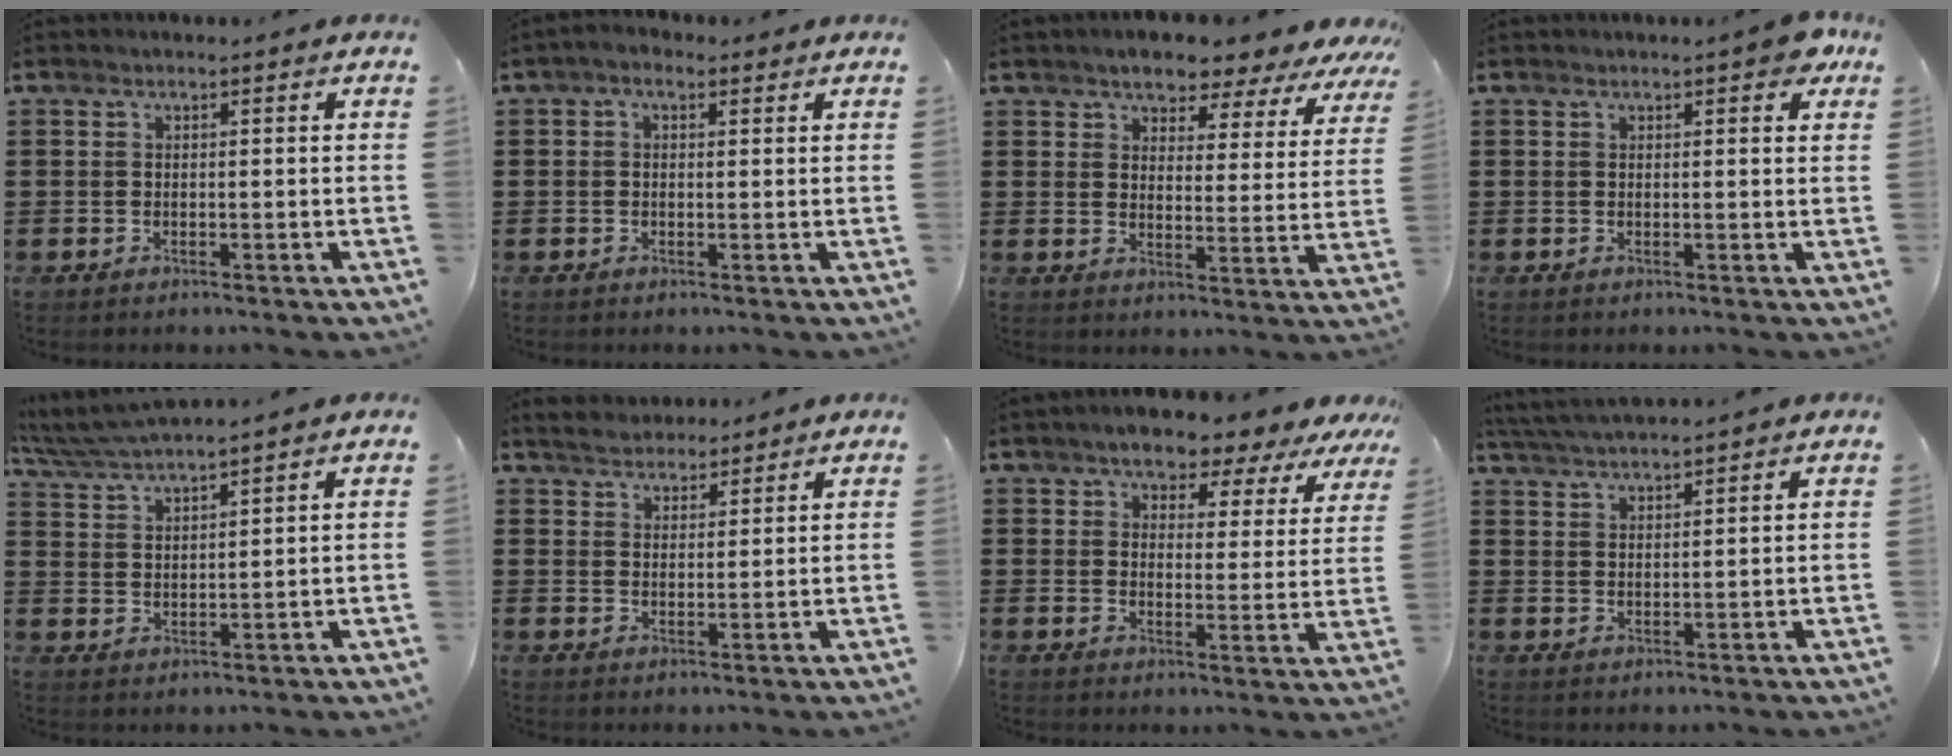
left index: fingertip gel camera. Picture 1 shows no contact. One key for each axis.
{"total": 1.5, "fx": 0.2, "fy": 1.0, "fz": 1.1, "tx": -0.024, "ty": 0.006, "tz": 0.002}
{"total": 4.7, "fx": 4.5, "fy": 1.0, "fz": 0.8, "tx": -0.036, "ty": -0.031, "tz": 0.073}
{"total": 2.4, "fx": 1.4, "fy": 0.6, "fz": 1.8, "tx": -0.024, "ty": 0.001, "tz": 0.021}
{"total": 4.7, "fx": 4.4, "fy": -0.1, "fz": 1.4, "tx": -0.044, "ty": -0.016, "tz": 0.080}
{"total": 3.4, "fx": 3.2, "fy": 1.2, "fz": 0.1, "tx": -0.015, "ty": 0.000, "tz": 0.060}
{"total": 5.3, "fx": 4.9, "fy": 1.5, "fz": 1.5, "tx": -0.049, "ty": -0.024, "tz": 0.081}
{"total": 3.4, "fx": 3.3, "fy": -0.3, "fz": 0.7, "tx": -0.025, "ty": -0.008, "tz": 0.062}